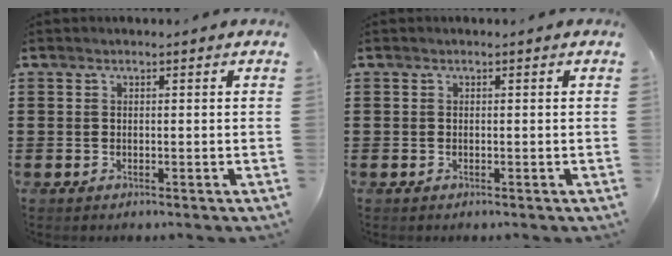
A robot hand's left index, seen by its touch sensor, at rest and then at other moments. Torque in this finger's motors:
{"motor_torque": [-0.02, 0.02, 0.00, -0.01]}